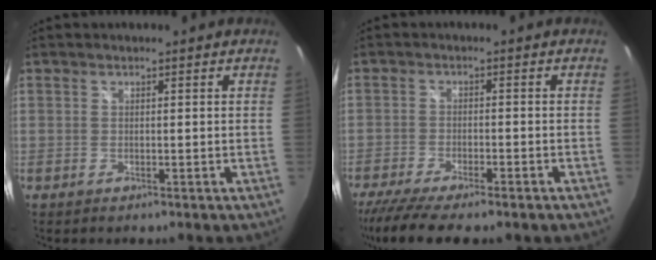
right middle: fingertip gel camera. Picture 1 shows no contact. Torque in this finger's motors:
{"motor_torque": [1.11, -1.03, 0.38, 0.12]}